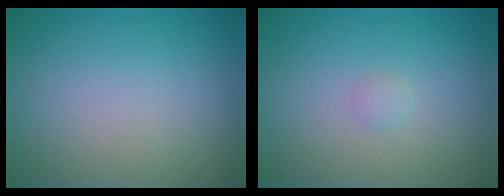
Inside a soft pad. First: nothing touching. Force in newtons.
{"total": 0.6, "press": 0.6, "slide": 0.0}